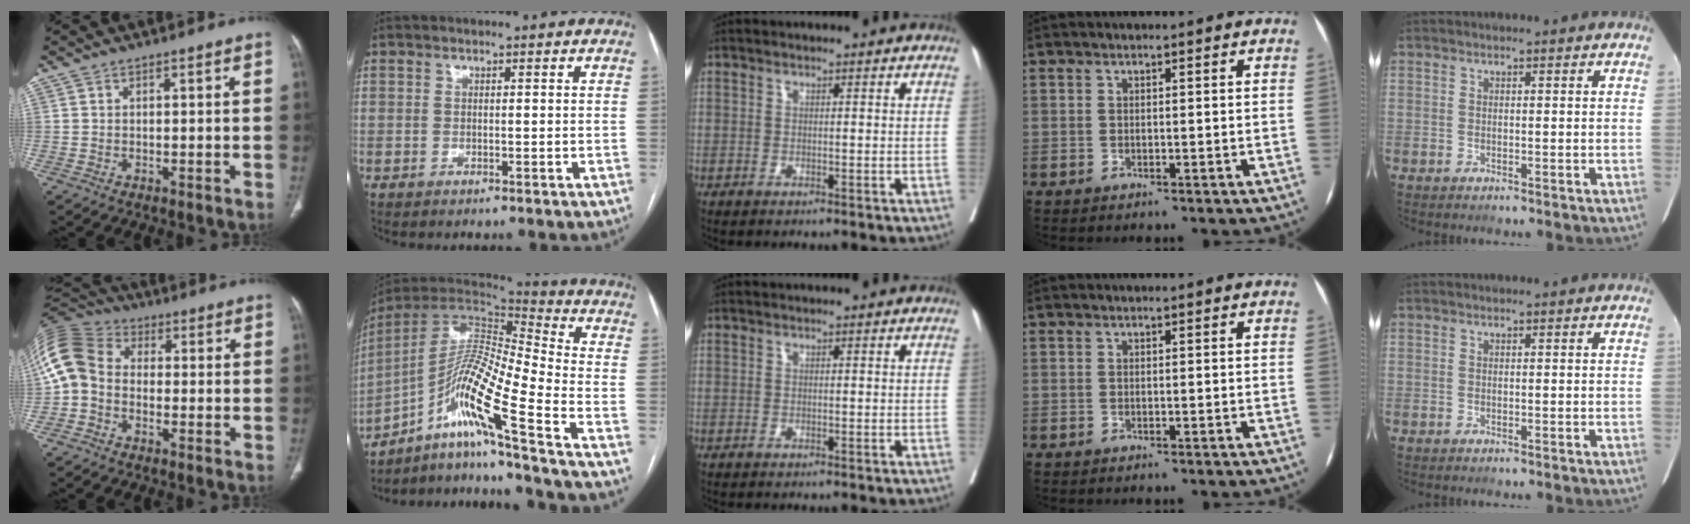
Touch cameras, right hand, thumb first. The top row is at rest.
{"thumb": {"total": 12.4, "force": [-1.1, 9.8, 7.6], "torque": [-0.152, 0.035, -0.034]}, "index": {"total": 15.6, "force": [-8.8, -1.6, 12.9], "torque": [-0.240, 0.005, -0.158]}}